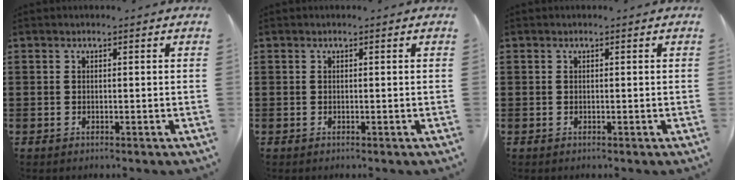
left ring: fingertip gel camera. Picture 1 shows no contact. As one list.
[{"total": 0.0}, {"total": 0.0}]